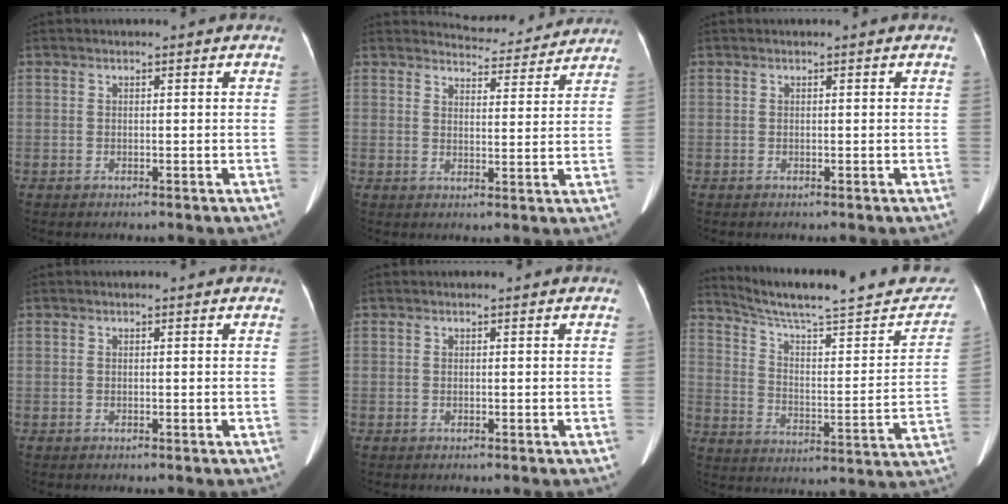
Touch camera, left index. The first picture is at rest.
{"total": 8.8, "force": [8.7, 1.6, 0.3], "torque": [0.003, 0.000, 0.100]}
{"total": 0.0}
{"total": 0.0}
{"total": 0.0}
{"total": 24.9, "force": [22.1, 3.1, 11.1], "torque": [-0.161, -0.029, 0.301]}